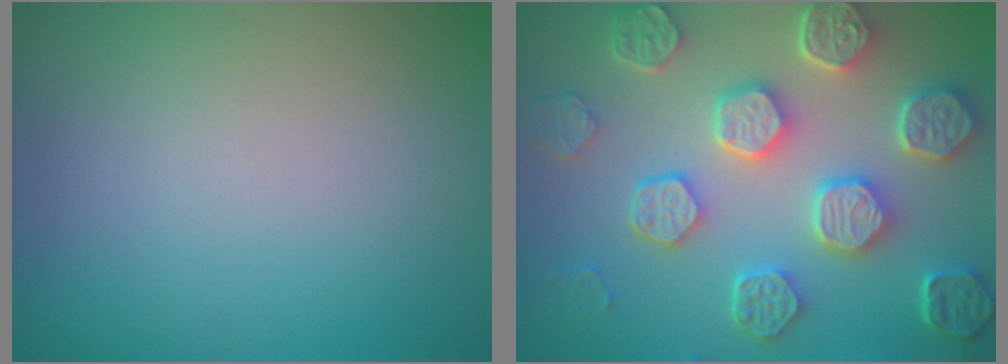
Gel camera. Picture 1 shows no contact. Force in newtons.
{"total": 8.1, "press": 6.5, "slide": 4.8}